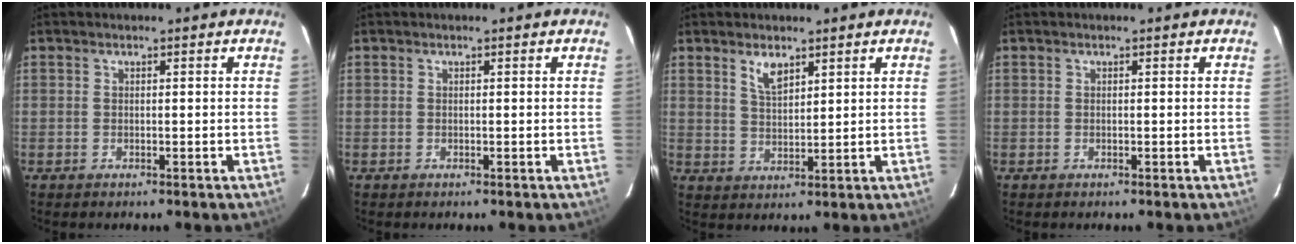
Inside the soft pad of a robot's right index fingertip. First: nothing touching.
{"total": 0.0}
{"total": 4.2, "force": [2.8, 1.7, 2.7], "torque": [-0.049, -0.001, 0.054]}
{"total": 0.0}